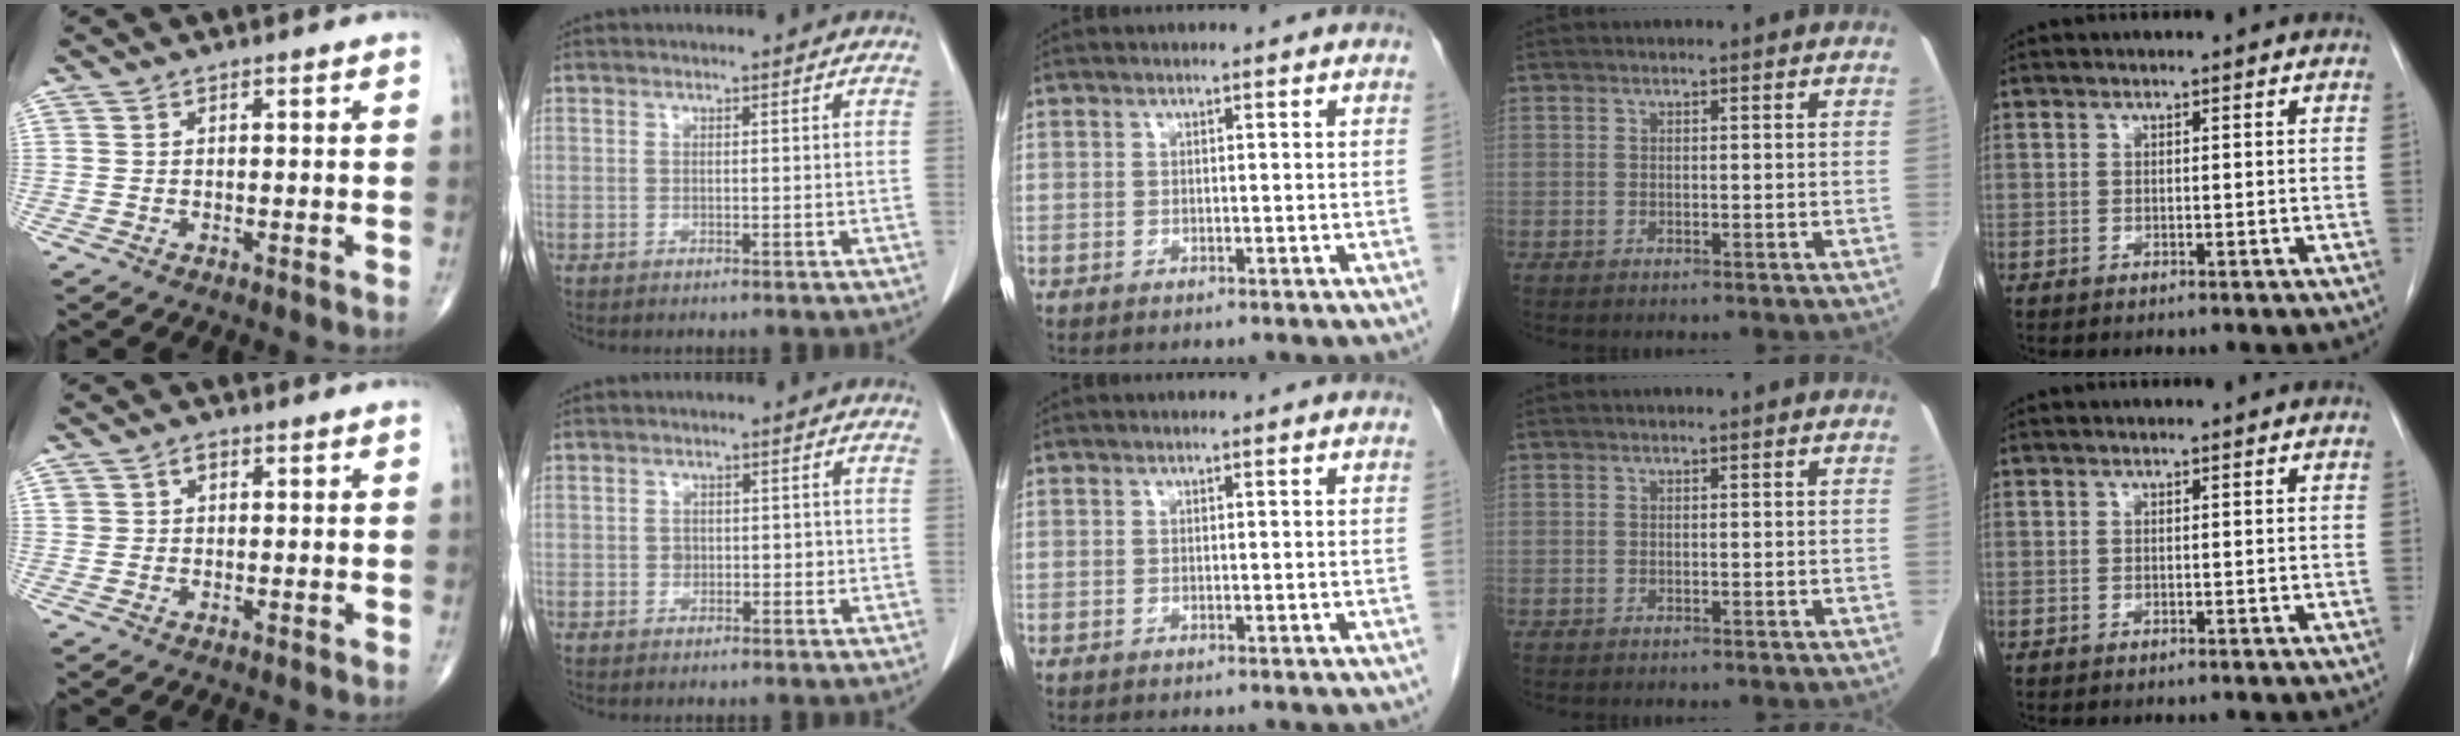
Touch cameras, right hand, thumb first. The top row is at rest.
{"thumb": {"total": 1.7, "force": [0.6, 1.3, 0.9], "torque": [-0.006, 0.001, 0.009]}, "index": {"total": 2.1, "force": [-0.3, 1.6, 1.4], "torque": [-0.017, 0.006, -0.003]}}